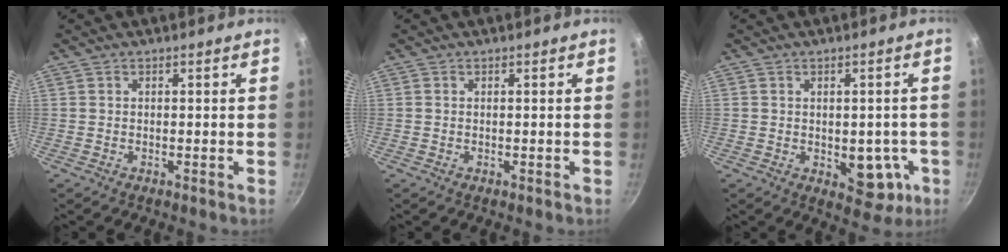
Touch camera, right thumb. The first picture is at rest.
{"total": 0.0}
{"total": 8.1, "force": [-1.7, 5.0, 6.1], "torque": [-0.036, 0.003, -0.014]}